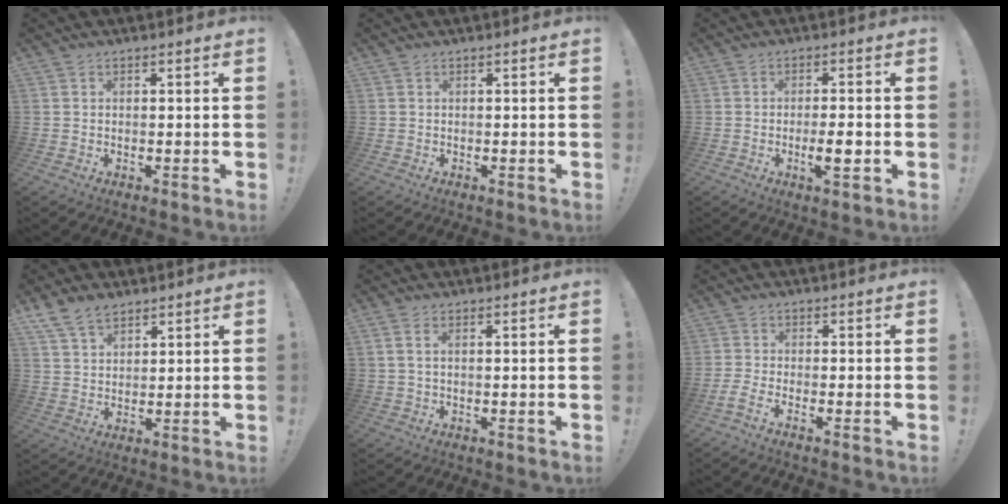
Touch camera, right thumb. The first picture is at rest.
{"total": 0.0}
{"total": 5.7, "force": [-1.7, 0.7, 5.4], "torque": [-0.091, -0.004, -0.030]}
{"total": 7.1, "force": [5.1, 4.0, 2.7], "torque": [-0.060, -0.018, 0.102]}
{"total": 11.3, "force": [2.4, 4.9, 9.9], "torque": [-0.220, -0.014, 0.045]}
{"total": 2.8, "force": [-1.9, -0.3, 2.1], "torque": [-0.055, -0.013, -0.035]}